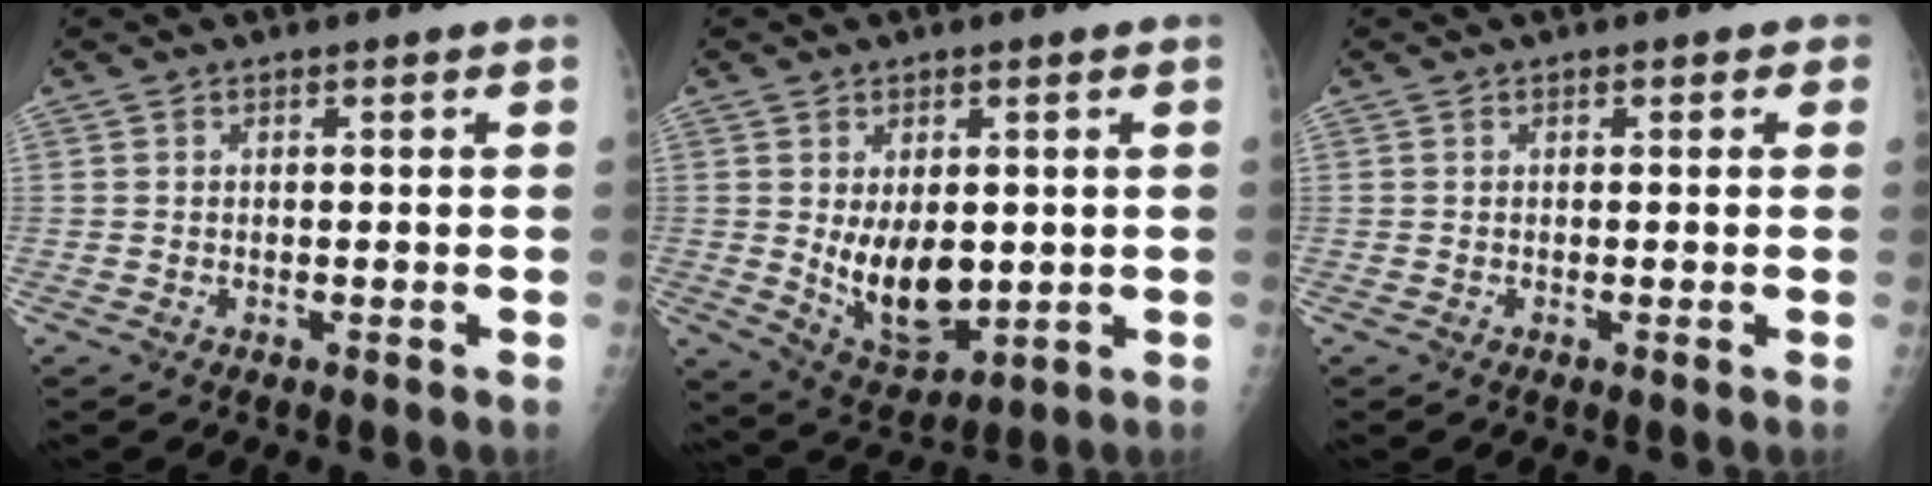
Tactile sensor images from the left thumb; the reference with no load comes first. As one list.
[{"total": 10.7, "force": [0.1, 6.4, 8.6], "torque": [-0.109, -0.023, 0.024]}, {"total": 1.1, "force": [0.5, 0.8, 0.5], "torque": [0.009, 0.002, 0.001]}]